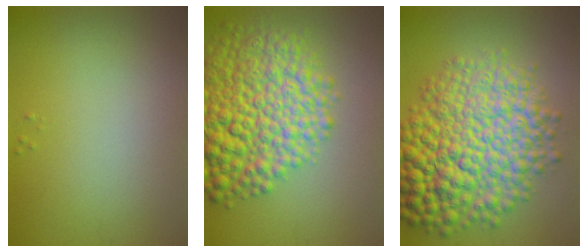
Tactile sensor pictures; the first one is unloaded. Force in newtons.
{"total": 11.3, "press": 11.2, "slide": 0.4}
{"total": 12.8, "press": 12.8, "slide": 0.2}